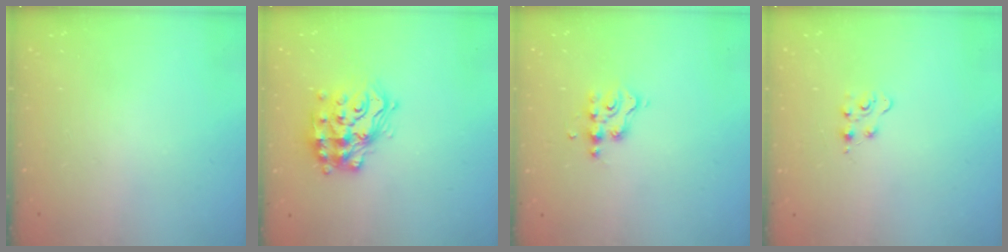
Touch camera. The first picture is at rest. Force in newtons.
{"total": 15.7, "press": 15.6, "slide": 0.7}
{"total": 3.8, "press": 3.8, "slide": 0.2}
{"total": 4.0, "press": 3.9, "slide": 0.5}